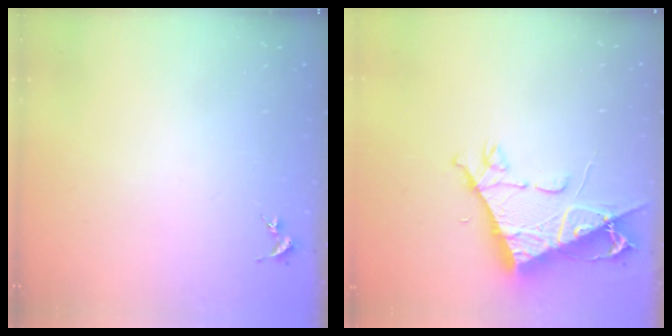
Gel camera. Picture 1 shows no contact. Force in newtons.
{"total": 9.7, "press": 9.6, "slide": 1.4}